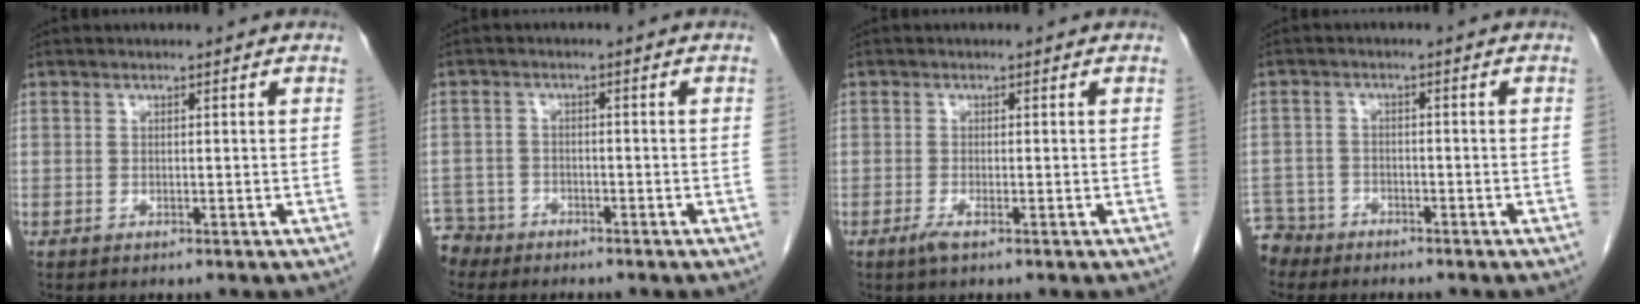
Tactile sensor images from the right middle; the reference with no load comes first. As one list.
[{"total": 4.7, "force": [-4.1, 2.2, -0.8], "torque": [0.016, 0.000, -0.079]}, {"total": 1.0, "force": [-0.7, 0.0, 0.8], "torque": [-0.017, -0.002, -0.013]}, {"total": 5.2, "force": [-4.5, 2.5, -0.7], "torque": [0.015, -0.002, -0.088]}]